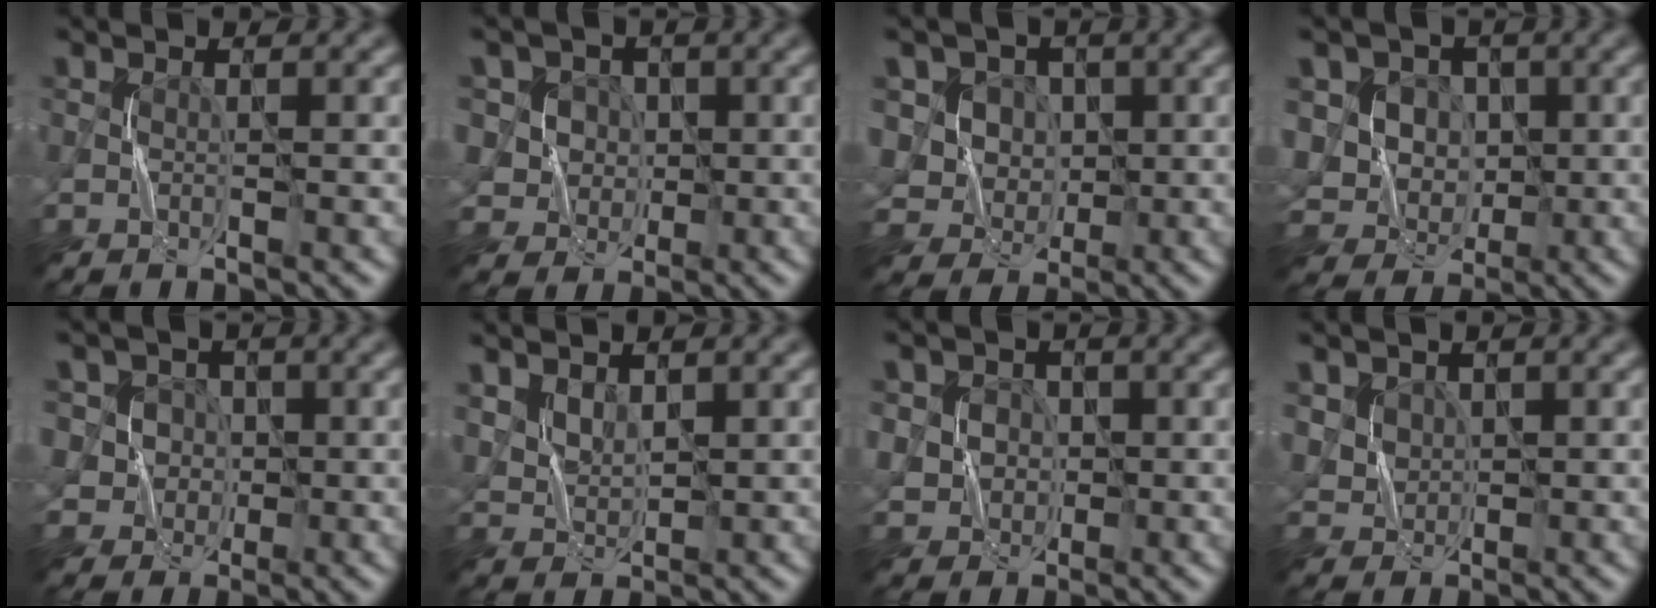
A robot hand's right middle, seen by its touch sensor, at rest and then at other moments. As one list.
[{"total": 7.1, "force": [2.3, 6.5, 1.7], "torque": [-0.043, 0.039, 0.025]}, {"total": 5.3, "force": [1.7, 4.9, 1.3], "torque": [-0.012, 0.011, 0.025]}, {"total": 6.8, "force": [1.2, 6.3, 2.2], "torque": [-0.030, 0.023, 0.005]}, {"total": 7.4, "force": [1.6, 7.0, 1.7], "torque": [-0.045, 0.039, 0.013]}, {"total": 1.7, "force": [1.3, 0.9, 0.5], "torque": [-0.010, -0.004, 0.035]}, {"total": 4.9, "force": [0.5, 4.6, 1.7], "torque": [-0.031, 0.021, -0.007]}, {"total": 2.6, "force": [1.4, 2.2, 0.6], "torque": [-0.020, 0.001, 0.039]}]